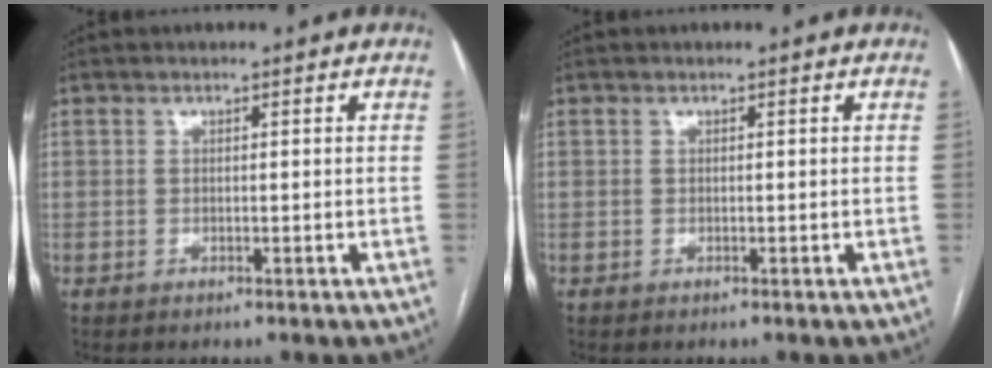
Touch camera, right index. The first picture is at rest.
{"total": 0.0}